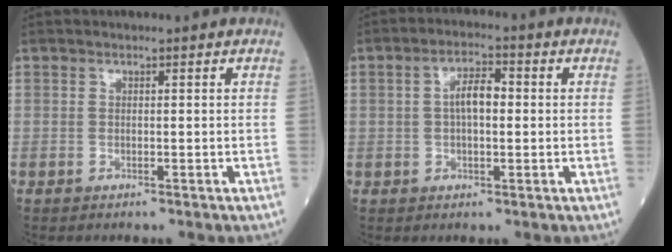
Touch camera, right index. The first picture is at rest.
{"total": 4.9, "force": [0.5, 2.0, 4.5], "torque": [-0.085, 0.012, 0.006]}